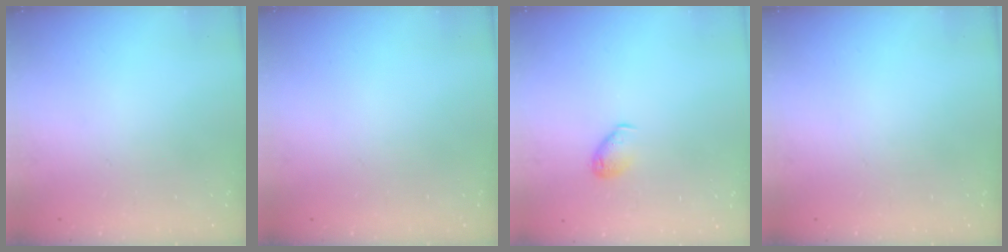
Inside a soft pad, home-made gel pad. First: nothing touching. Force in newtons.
{"total": 0.0}
{"total": 5.8, "press": 5.7, "slide": 0.6}
{"total": 0.0}